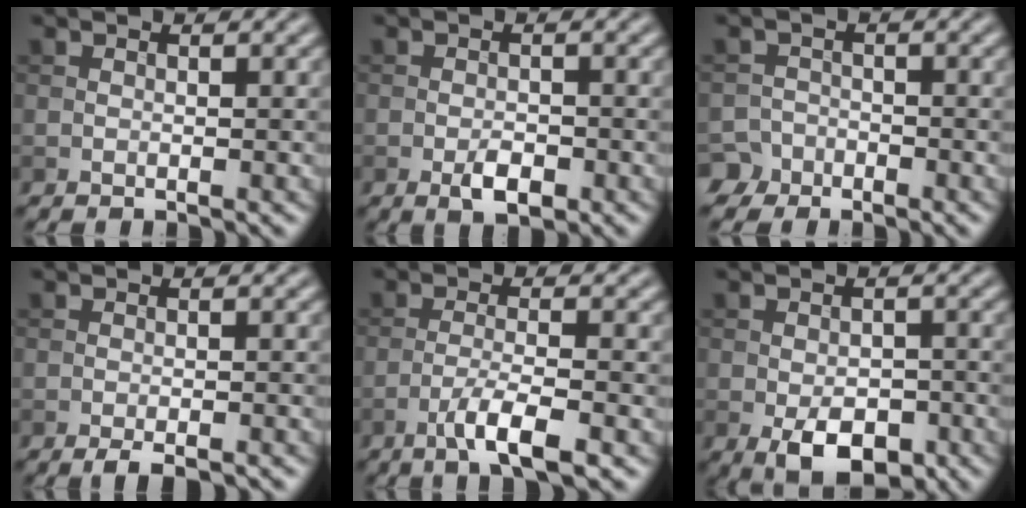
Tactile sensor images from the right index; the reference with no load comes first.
{"total": 2.4, "force": [-1.1, 1.1, 1.8], "torque": [-0.030, -0.001, -0.021]}
{"total": 4.0, "force": [-3.1, 2.5, 0.4], "torque": [0.008, -0.002, -0.054]}
{"total": 2.3, "force": [-1.7, 0.4, 1.5], "torque": [-0.024, -0.002, -0.027]}
{"total": 4.2, "force": [-2.3, 0.6, 3.4], "torque": [-0.065, 0.003, -0.050]}
{"total": 5.3, "force": [-2.4, 2.9, 3.8], "torque": [-0.057, -0.007, -0.040]}